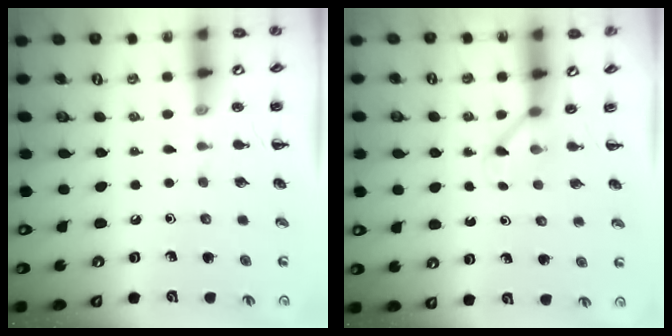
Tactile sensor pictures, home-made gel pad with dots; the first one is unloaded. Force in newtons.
{"total": 2.8, "press": 2.7, "slide": 0.9}